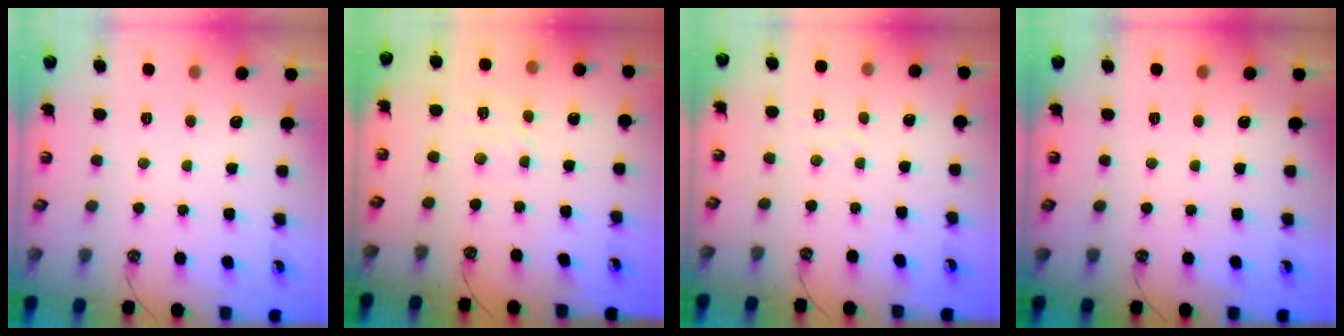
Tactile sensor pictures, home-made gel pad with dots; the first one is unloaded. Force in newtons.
{"total": 2.2, "press": 2.1, "slide": 0.4}
{"total": 3.2, "press": 3.2, "slide": 0.5}
{"total": 0.0}